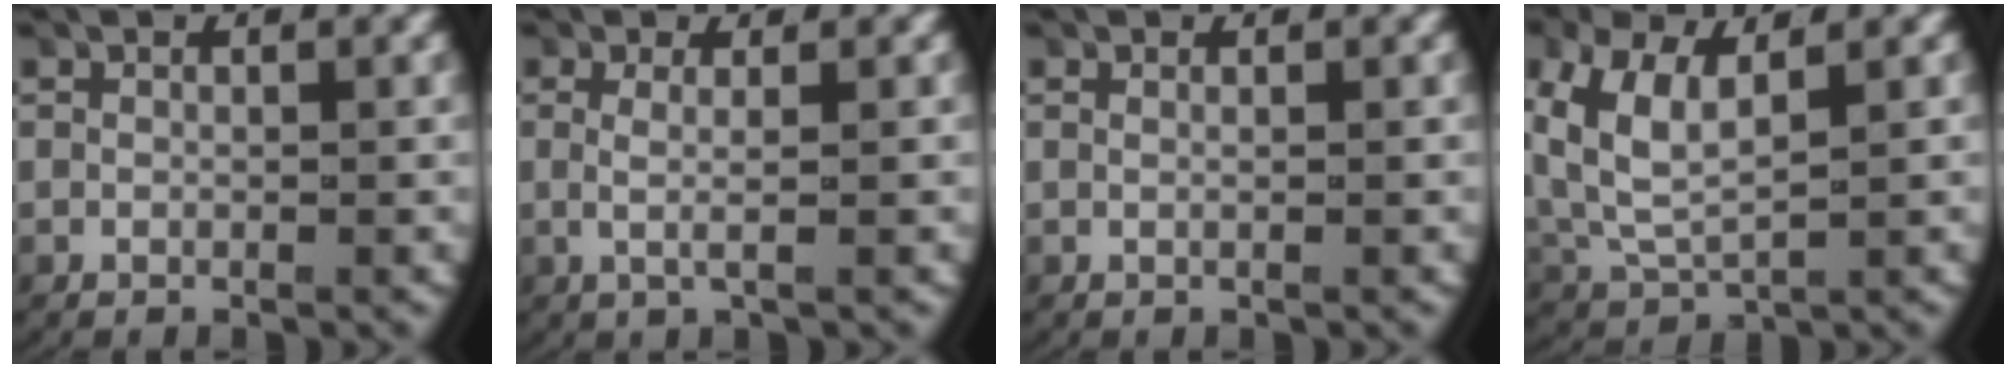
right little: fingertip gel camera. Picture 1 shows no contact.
{"total": 2.0, "force": [0.2, 0.1, 2.0], "torque": [-0.051, -0.008, 0.008]}
{"total": 0.6, "force": [0.1, -0.4, 0.4], "torque": [-0.012, -0.005, 0.004]}
{"total": 5.5, "force": [1.3, 3.7, 3.9], "torque": [-0.115, -0.020, 0.041]}